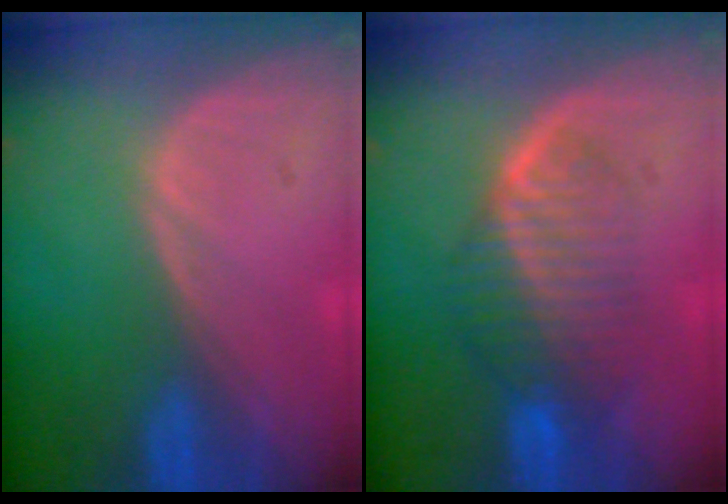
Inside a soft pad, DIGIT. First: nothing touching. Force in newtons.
{"total": 7.0, "press": 6.5, "slide": 2.5}